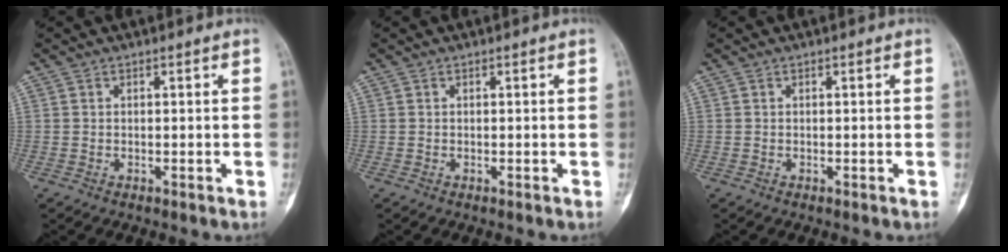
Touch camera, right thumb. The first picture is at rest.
{"total": 0.0}
{"total": 0.0}